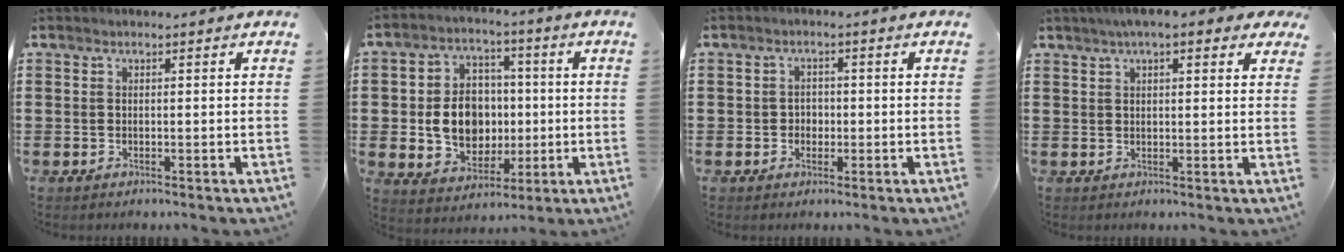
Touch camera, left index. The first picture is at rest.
{"total": 9.1, "force": [-0.2, 7.6, 5.1], "torque": [-0.110, 0.015, -0.002]}
{"total": 1.8, "force": [-0.3, 1.7, 0.7], "torque": [-0.019, 0.005, -0.009]}
{"total": 4.7, "force": [3.2, 0.9, 3.3], "torque": [-0.065, 0.003, 0.054]}